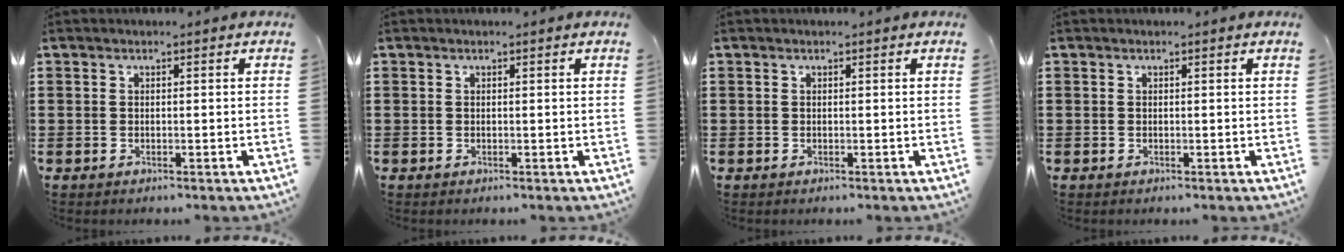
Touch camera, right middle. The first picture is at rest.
{"total": 0.0}
{"total": 0.0}
{"total": 0.0}